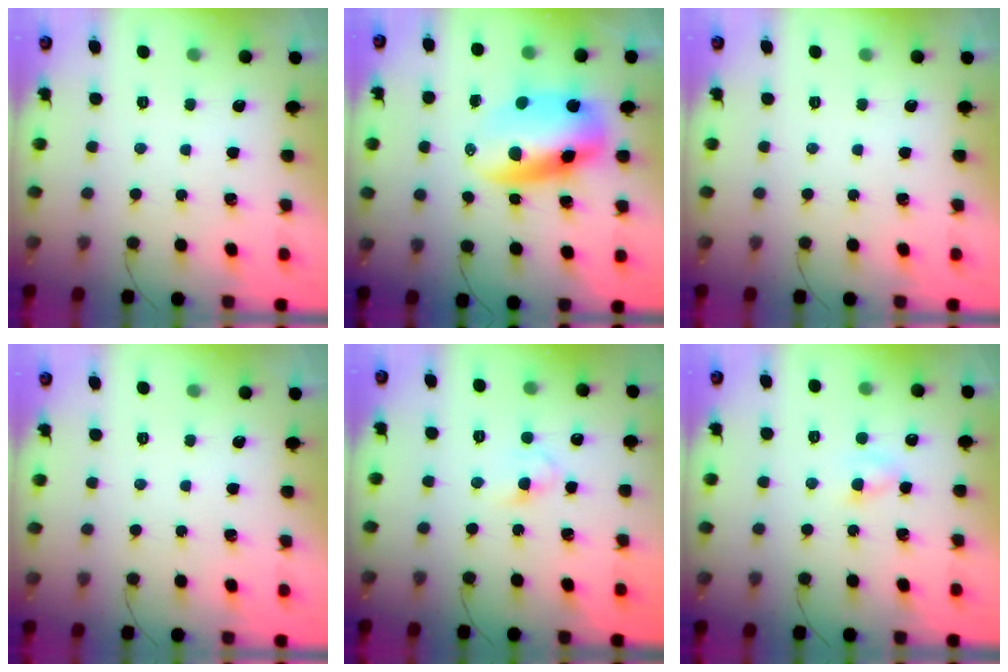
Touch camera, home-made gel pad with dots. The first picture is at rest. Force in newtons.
{"total": 10.5, "press": 10.2, "slide": 2.5}
{"total": 0.0}
{"total": 0.0}
{"total": 3.1, "press": 2.9, "slide": 1.0}
{"total": 1.7, "press": 1.6, "slide": 0.5}